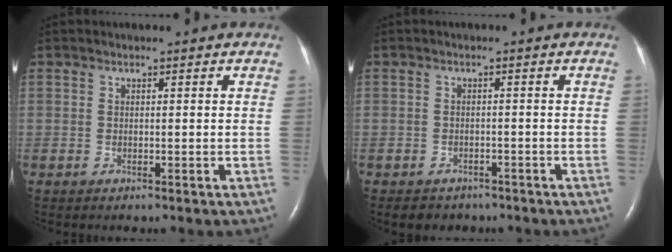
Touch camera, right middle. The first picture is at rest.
{"total": 3.7, "force": [-3.0, 2.1, 0.4], "torque": [-0.011, 0.005, -0.038]}